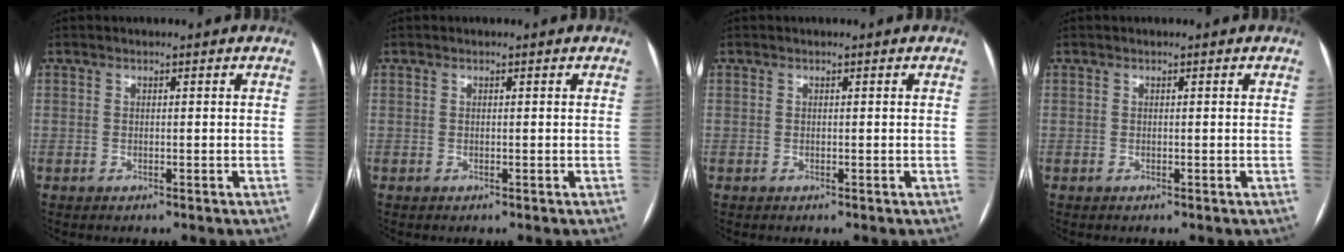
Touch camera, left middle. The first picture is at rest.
{"total": 0.0}
{"total": 0.0}
{"total": 0.0}